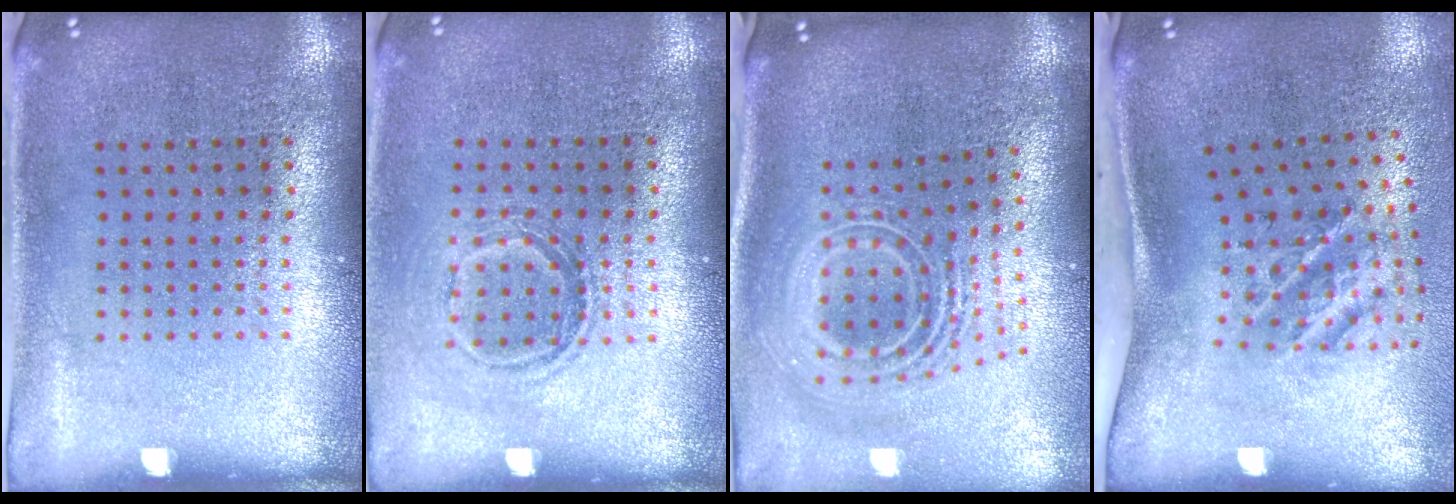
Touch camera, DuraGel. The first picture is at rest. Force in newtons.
{"total": 1.1, "press": 1.0, "slide": 0.6}
{"total": 2.8, "press": 1.9, "slide": 2.2}
{"total": 2.3, "press": 1.4, "slide": 1.8}